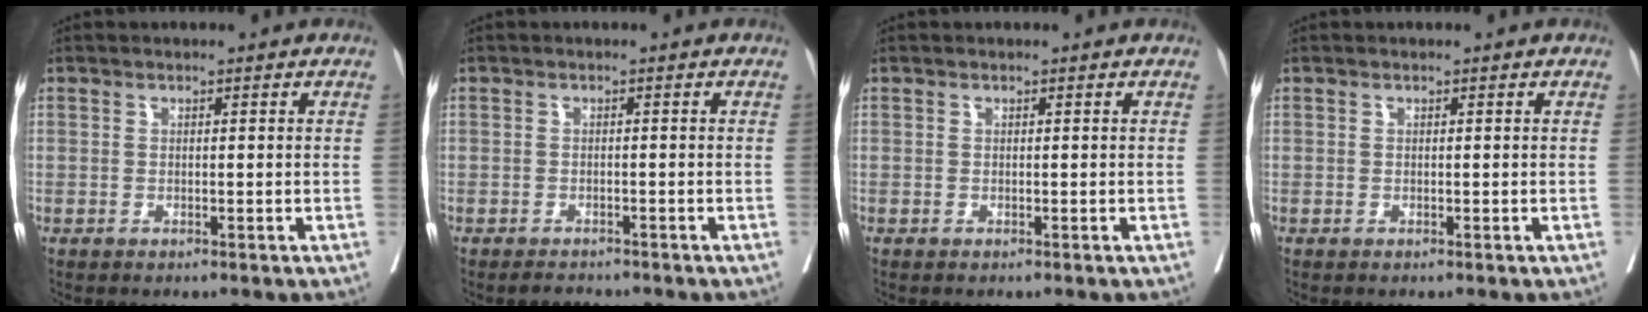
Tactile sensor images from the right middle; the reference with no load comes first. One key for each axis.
{"total": 1.8, "fx": -1.7, "fy": 0.6, "fz": 0.2, "tx": -0.005, "ty": -0.004, "tz": -0.024}
{"total": 0.0}
{"total": 0.0}